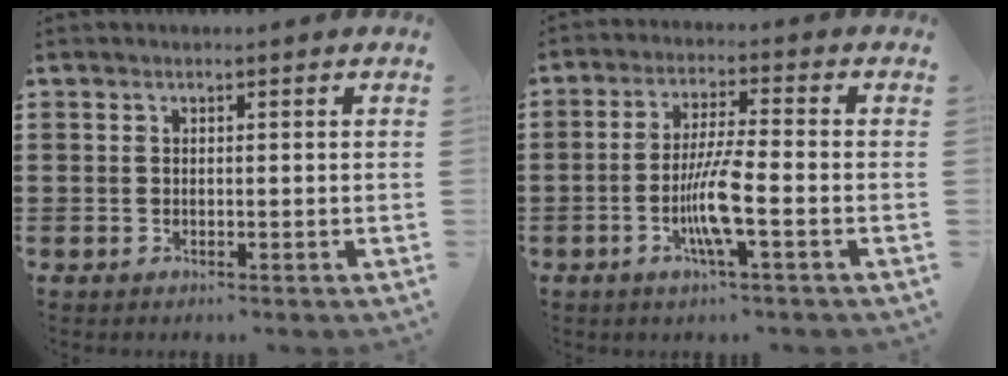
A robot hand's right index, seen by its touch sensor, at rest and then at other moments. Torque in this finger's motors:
{"motor_torque": [1.81, 0.32, 0.41, 0.17]}